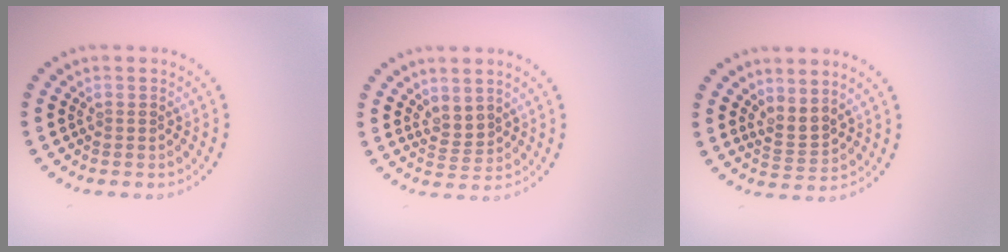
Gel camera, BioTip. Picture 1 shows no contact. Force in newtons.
{"total": 1.7, "press": 1.3, "slide": 1.1}
{"total": 1.9, "press": 1.4, "slide": 1.2}